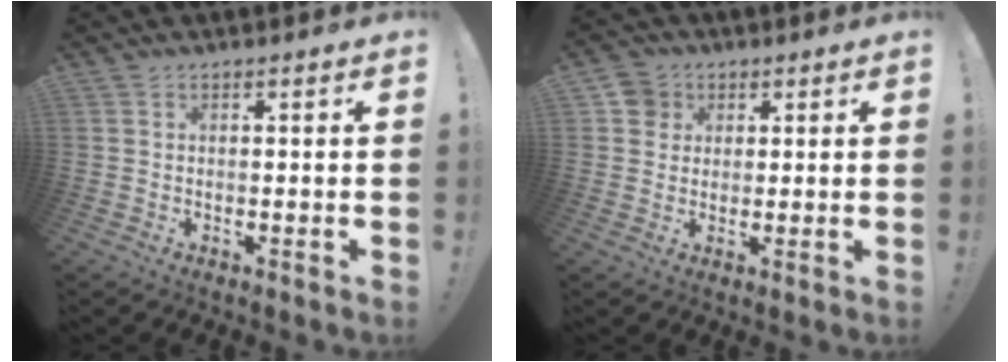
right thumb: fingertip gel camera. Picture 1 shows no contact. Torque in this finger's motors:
{"motor_torque": [0.41, 0.33, 0.27, -0.17, -0.02]}